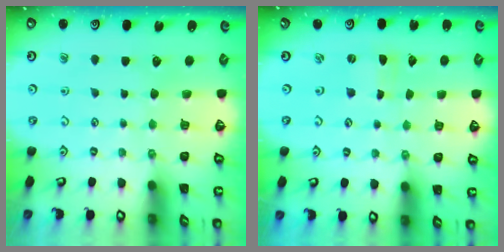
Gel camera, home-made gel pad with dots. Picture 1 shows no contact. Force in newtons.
{"total": 0.0}